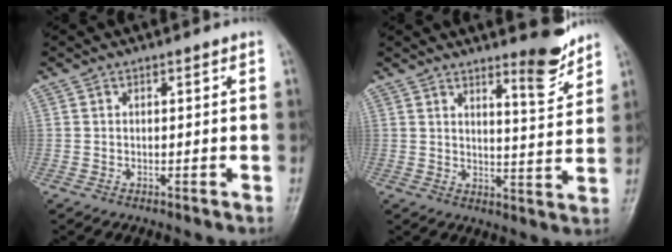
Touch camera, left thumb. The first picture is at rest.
{"total": 7.3, "force": [5.8, 1.3, 4.3], "torque": [-0.050, -0.052, 0.087]}